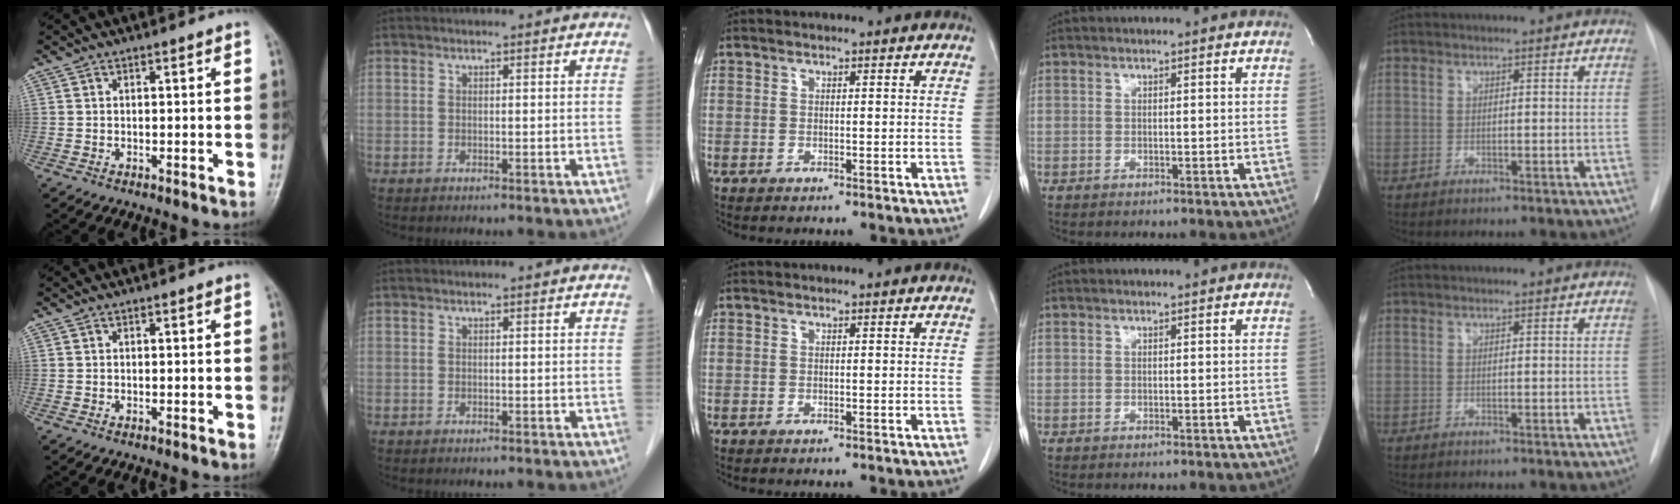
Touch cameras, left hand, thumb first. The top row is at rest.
{}